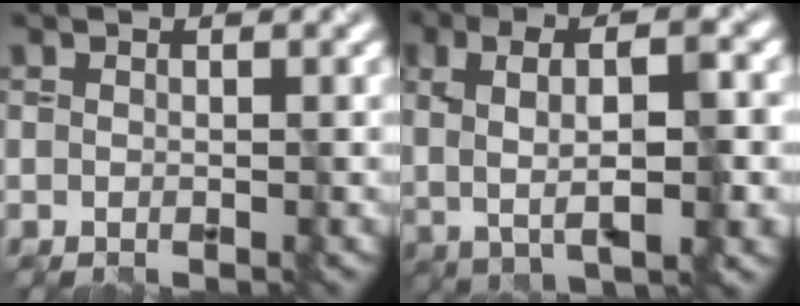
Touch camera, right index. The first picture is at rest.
{"total": 6.0, "force": [0.0, 1.9, 5.7], "torque": [-0.105, -0.004, 0.005]}